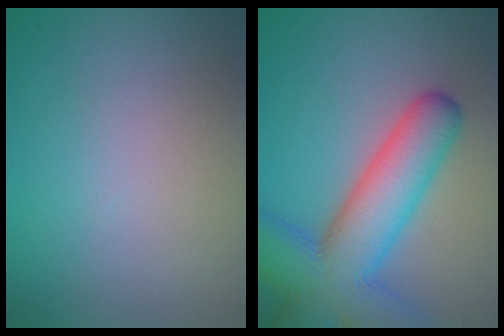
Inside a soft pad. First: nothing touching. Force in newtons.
{"total": 10.5, "press": 10.5, "slide": 0.7}